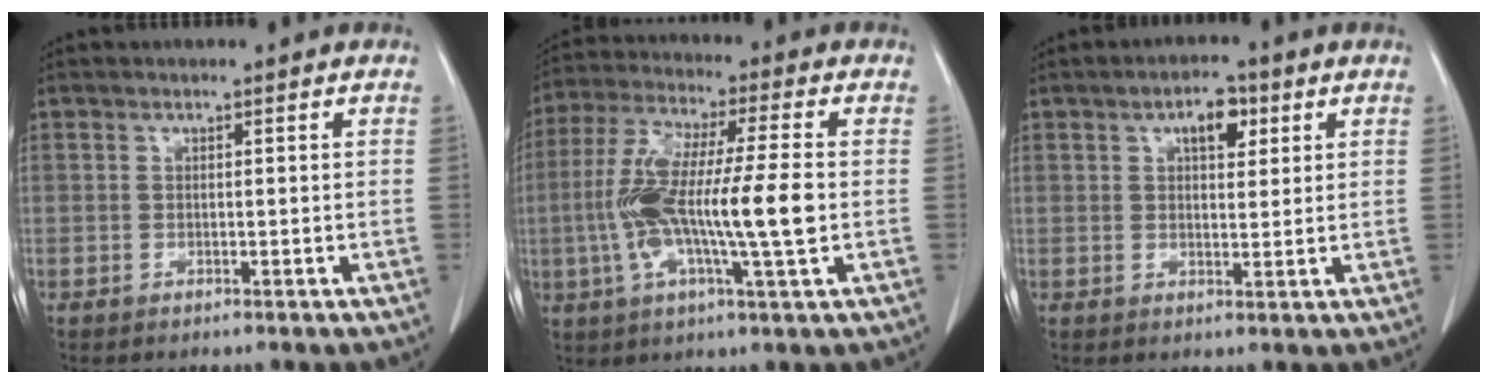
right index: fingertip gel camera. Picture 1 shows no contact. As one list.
[{"total": 15.5, "force": [-1.6, 1.2, 15.4], "torque": [-0.299, 0.002, -0.033]}, {"total": 4.7, "force": [2.1, 2.2, 3.6], "torque": [-0.056, 0.008, 0.032]}]